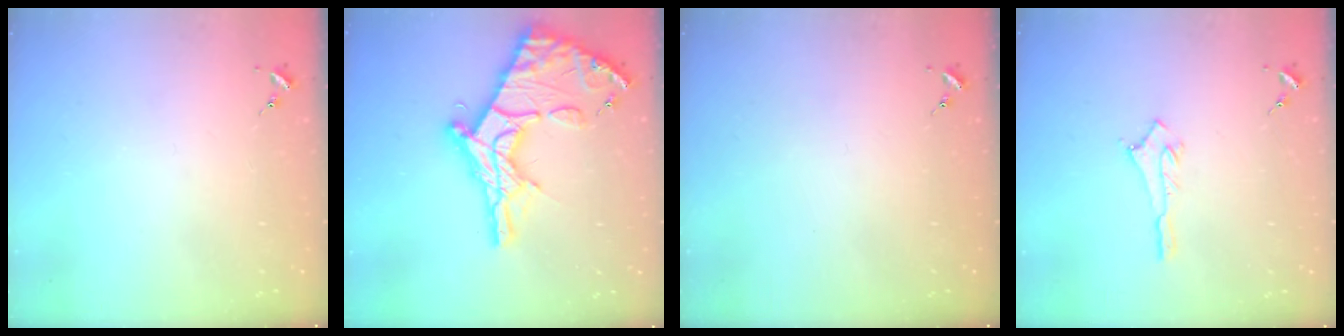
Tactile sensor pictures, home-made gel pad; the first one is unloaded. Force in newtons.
{"total": 25.9, "press": 25.8, "slide": 2.1}
{"total": 0.0}
{"total": 3.2, "press": 3.2, "slide": 0.1}